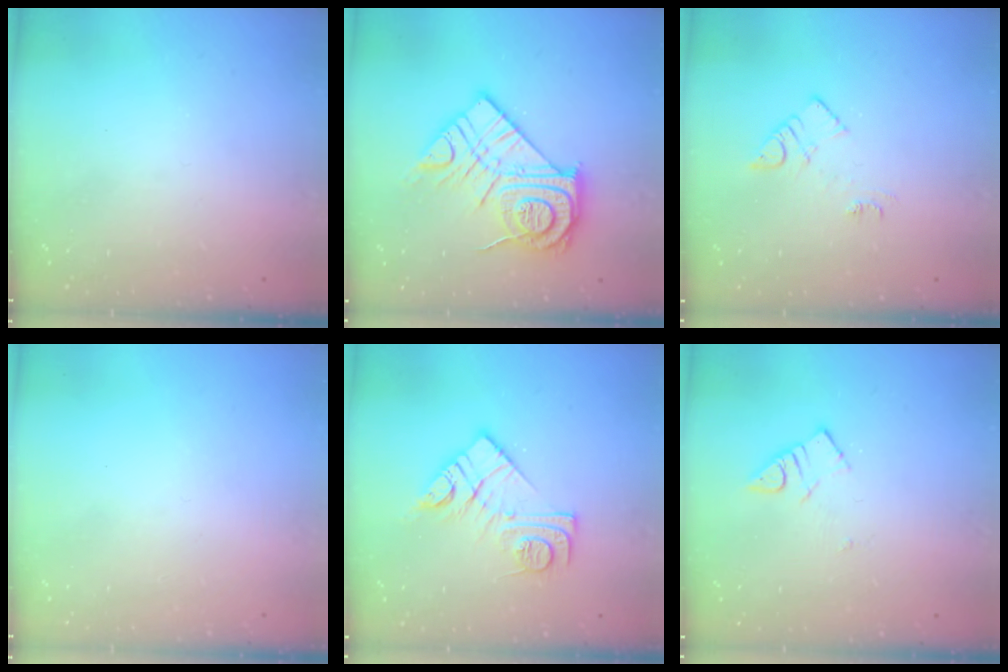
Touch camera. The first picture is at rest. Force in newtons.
{"total": 18.5, "press": 18.4, "slide": 1.5}
{"total": 5.6, "press": 5.5, "slide": 0.6}
{"total": 1.6, "press": 1.6, "slide": 0.1}
{"total": 12.6, "press": 12.6, "slide": 0.8}
{"total": 3.3, "press": 3.3, "slide": 0.2}